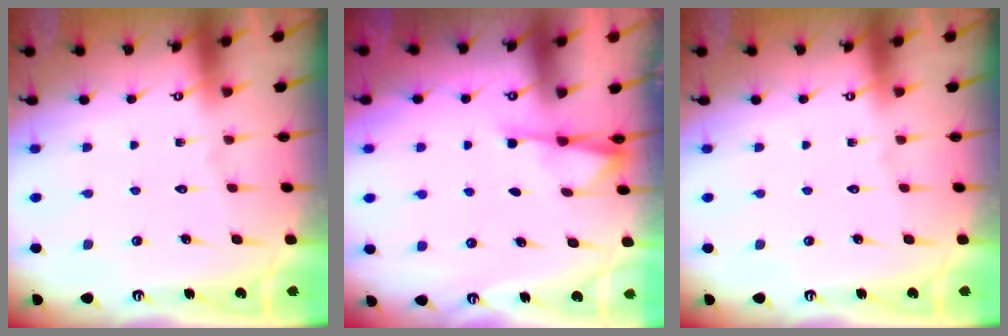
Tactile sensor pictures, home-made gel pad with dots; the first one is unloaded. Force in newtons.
{"total": 2.4, "press": 2.3, "slide": 0.4}
{"total": 0.0}